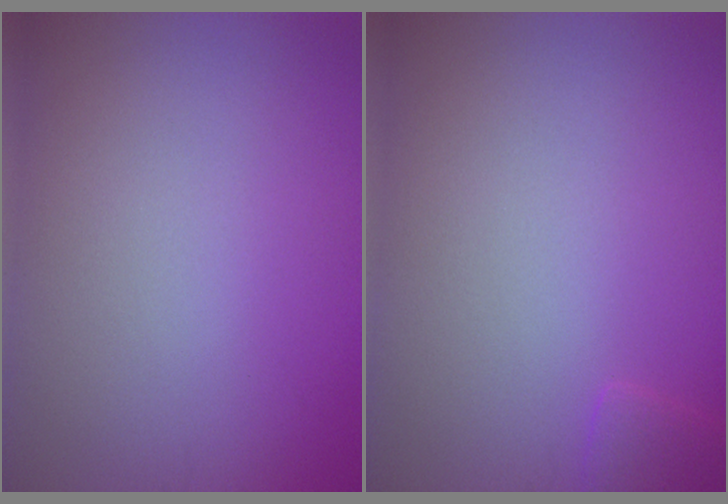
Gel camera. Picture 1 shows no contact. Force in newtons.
{"total": 1.3, "press": 1.3, "slide": 0.1}